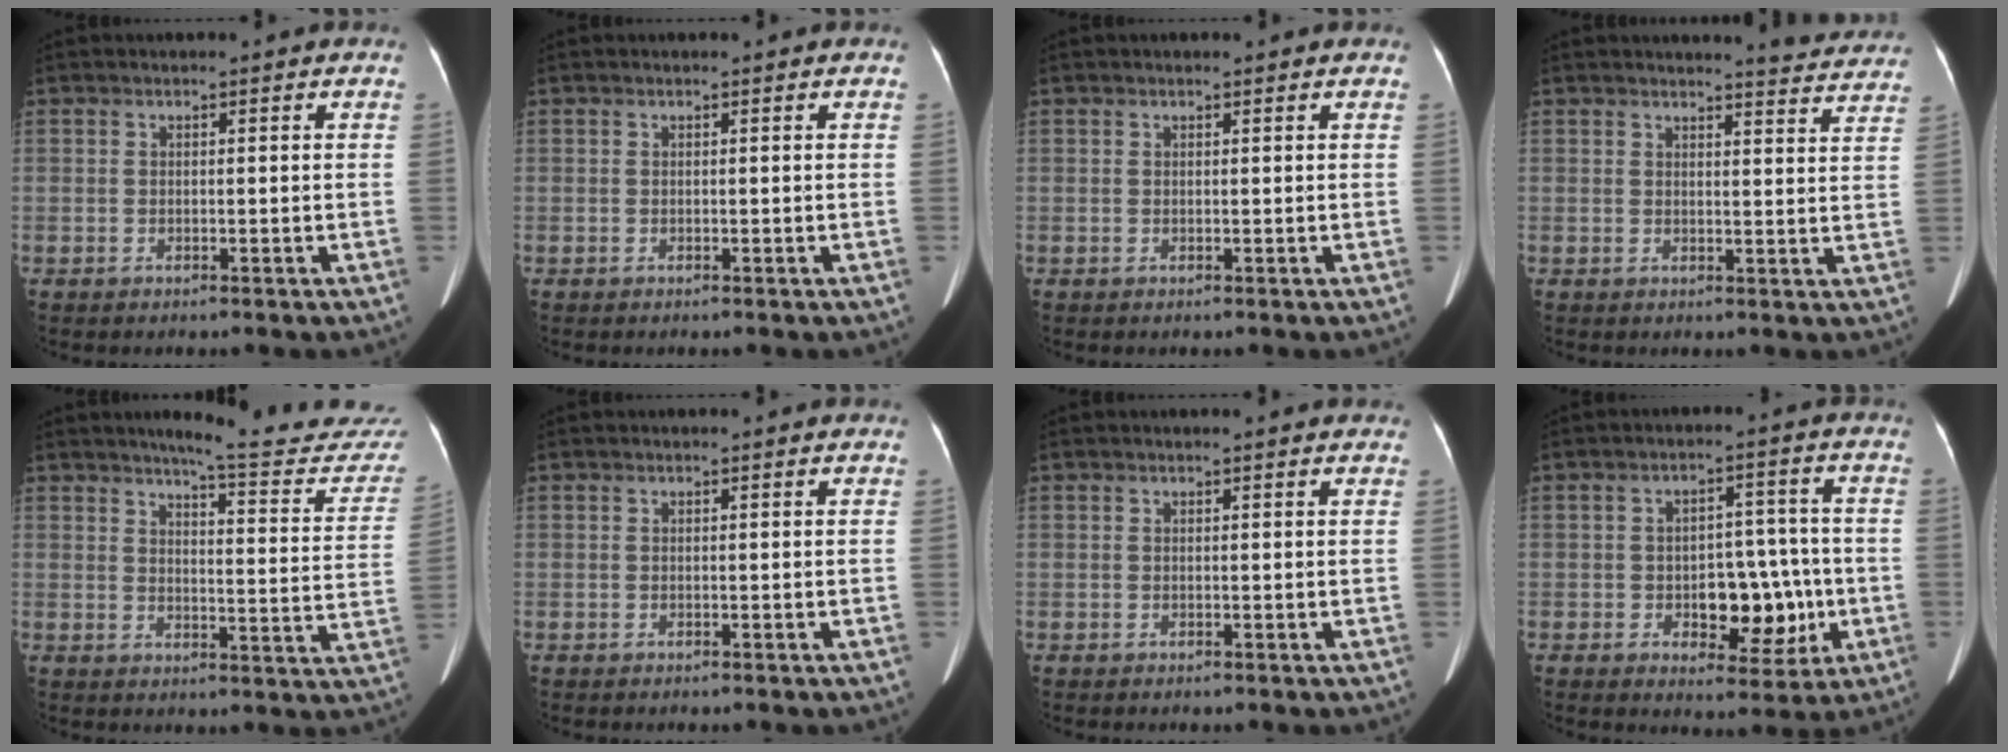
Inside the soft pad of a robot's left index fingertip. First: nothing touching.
{"total": 0.0}
{"total": 0.8, "force": [0.7, 0.1, 0.3], "torque": [-0.006, 0.011, 0.010]}
{"total": 8.3, "force": [8.2, 0.5, 1.3], "torque": [-0.008, -0.023, 0.074]}
{"total": 16.6, "force": [15.6, 1.7, 5.3], "torque": [-0.046, -0.071, 0.169]}
{"total": 0.0}
{"total": 1.9, "force": [1.7, 0.3, 0.7], "torque": [-0.014, 0.013, 0.014]}
{"total": 8.9, "force": [-2.1, 5.0, 7.0], "torque": [-0.086, 0.019, -0.020]}